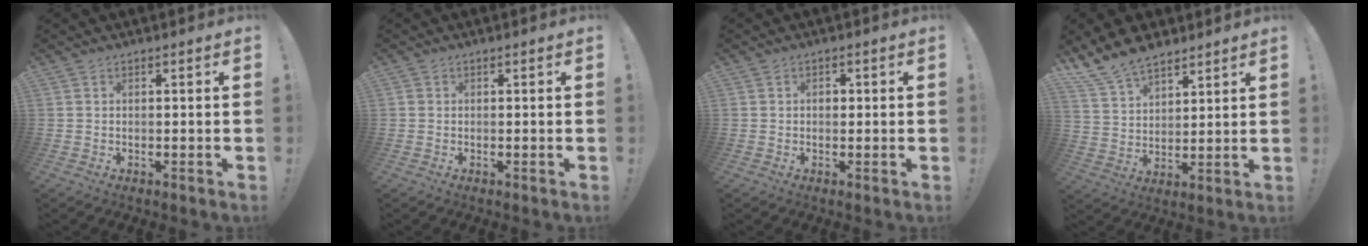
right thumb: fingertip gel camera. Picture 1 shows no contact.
{"total": 0.6, "force": [0.0, 0.6, 0.1], "torque": [-0.001, 0.001, 0.001]}
{"total": 1.5, "force": [-0.2, 1.2, 0.9], "torque": [-0.011, 0.002, -0.007]}
{"total": 11.7, "force": [9.5, 5.5, 3.9], "torque": [-0.091, -0.060, 0.186]}